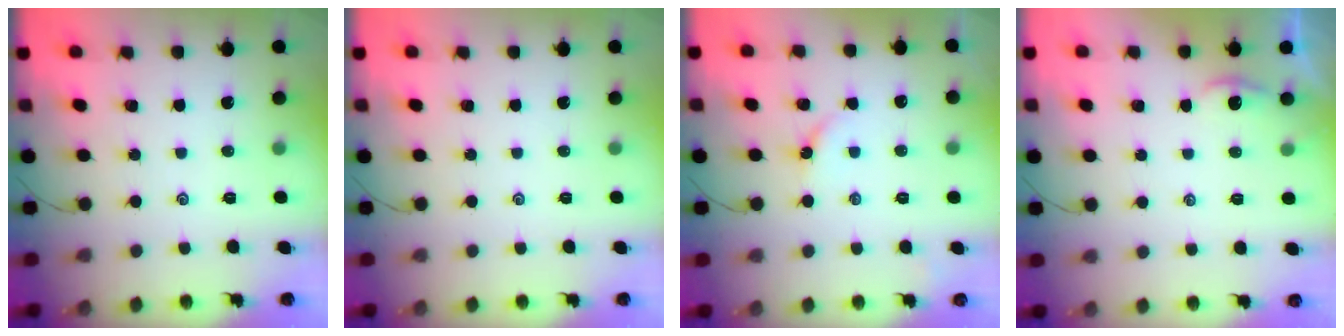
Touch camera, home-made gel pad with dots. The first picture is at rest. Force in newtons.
{"total": 0.0}
{"total": 3.4, "press": 3.3, "slide": 0.4}
{"total": 1.9, "press": 1.9, "slide": 0.2}